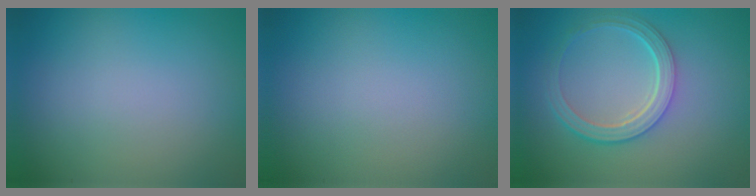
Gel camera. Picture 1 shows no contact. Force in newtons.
{"total": 0.0}
{"total": 4.3, "press": 3.2, "slide": 2.9}